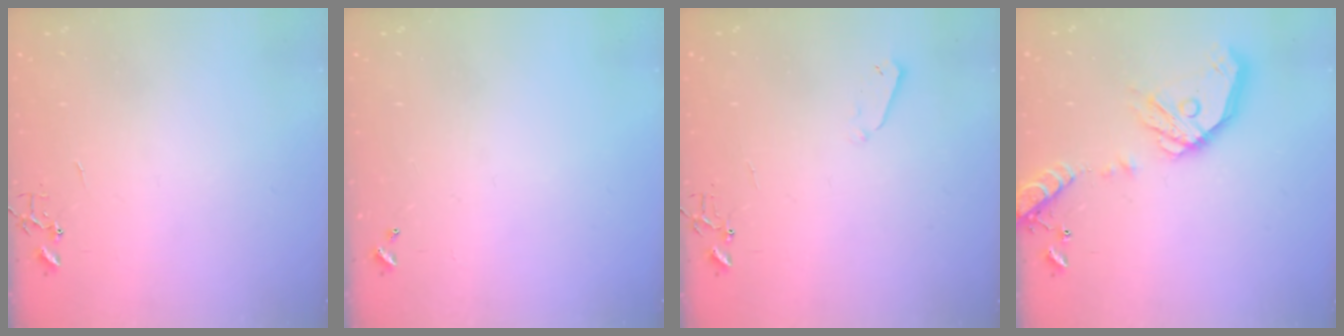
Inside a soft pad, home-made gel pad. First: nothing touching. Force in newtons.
{"total": 0.0}
{"total": 3.3, "press": 3.2, "slide": 0.7}
{"total": 18.1, "press": 17.8, "slide": 3.3}